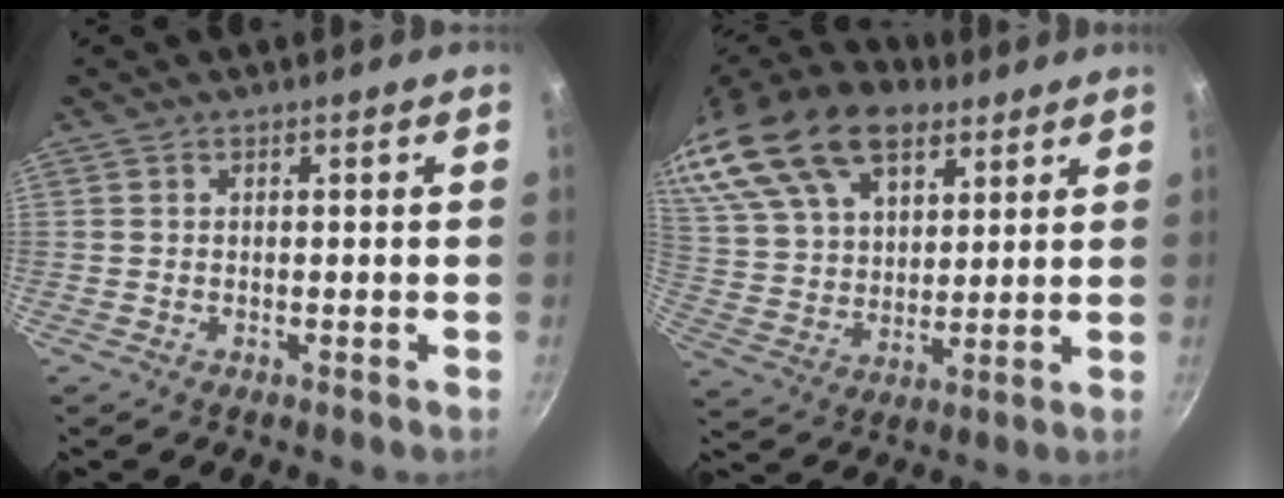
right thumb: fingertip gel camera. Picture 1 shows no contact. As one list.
[{"total": 28.7, "force": [16.8, 16.4, 16.5], "torque": [-0.346, 0.002, 0.307]}]